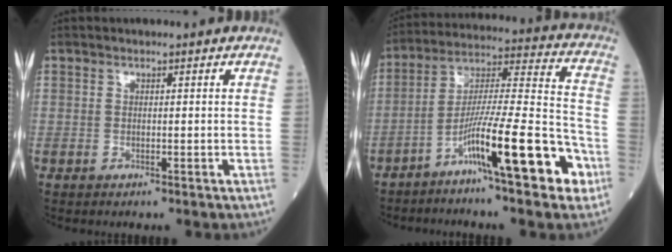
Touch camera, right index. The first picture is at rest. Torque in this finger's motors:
{"motor_torque": [1.06, -1.03, 0.35, 0.16]}